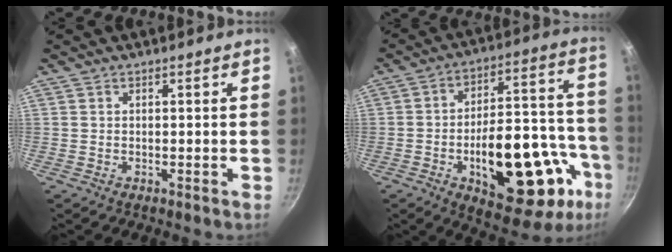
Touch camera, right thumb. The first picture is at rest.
{"total": 27.5, "force": [-9.6, 13.3, 22.0], "torque": [-0.259, 0.049, -0.118]}